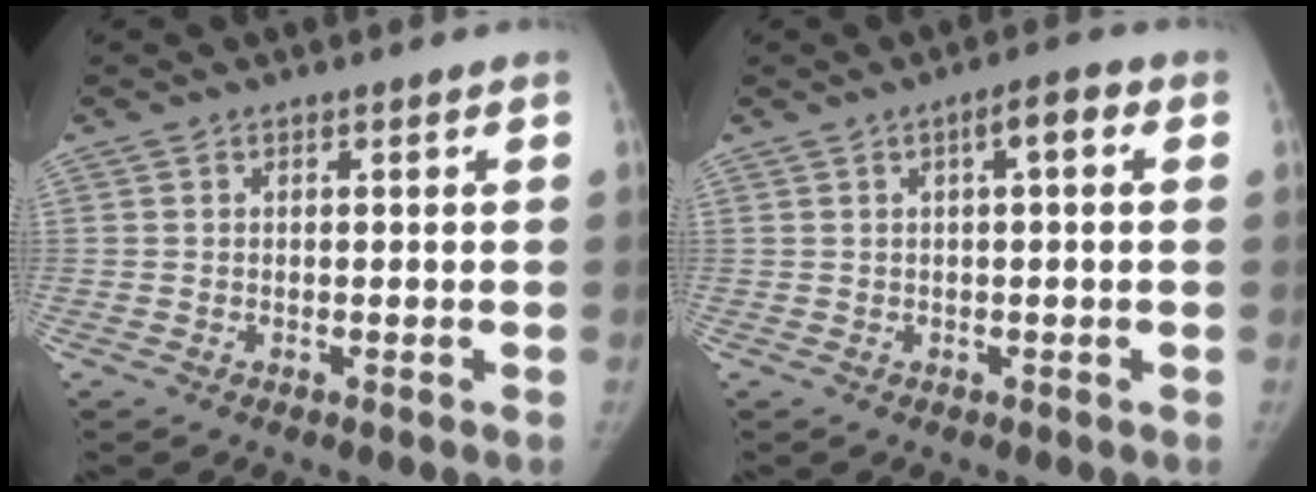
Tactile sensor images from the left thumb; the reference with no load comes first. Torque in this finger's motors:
{"motor_torque": [-0.25, 0.14, 0.20, 0.69, 0.01]}